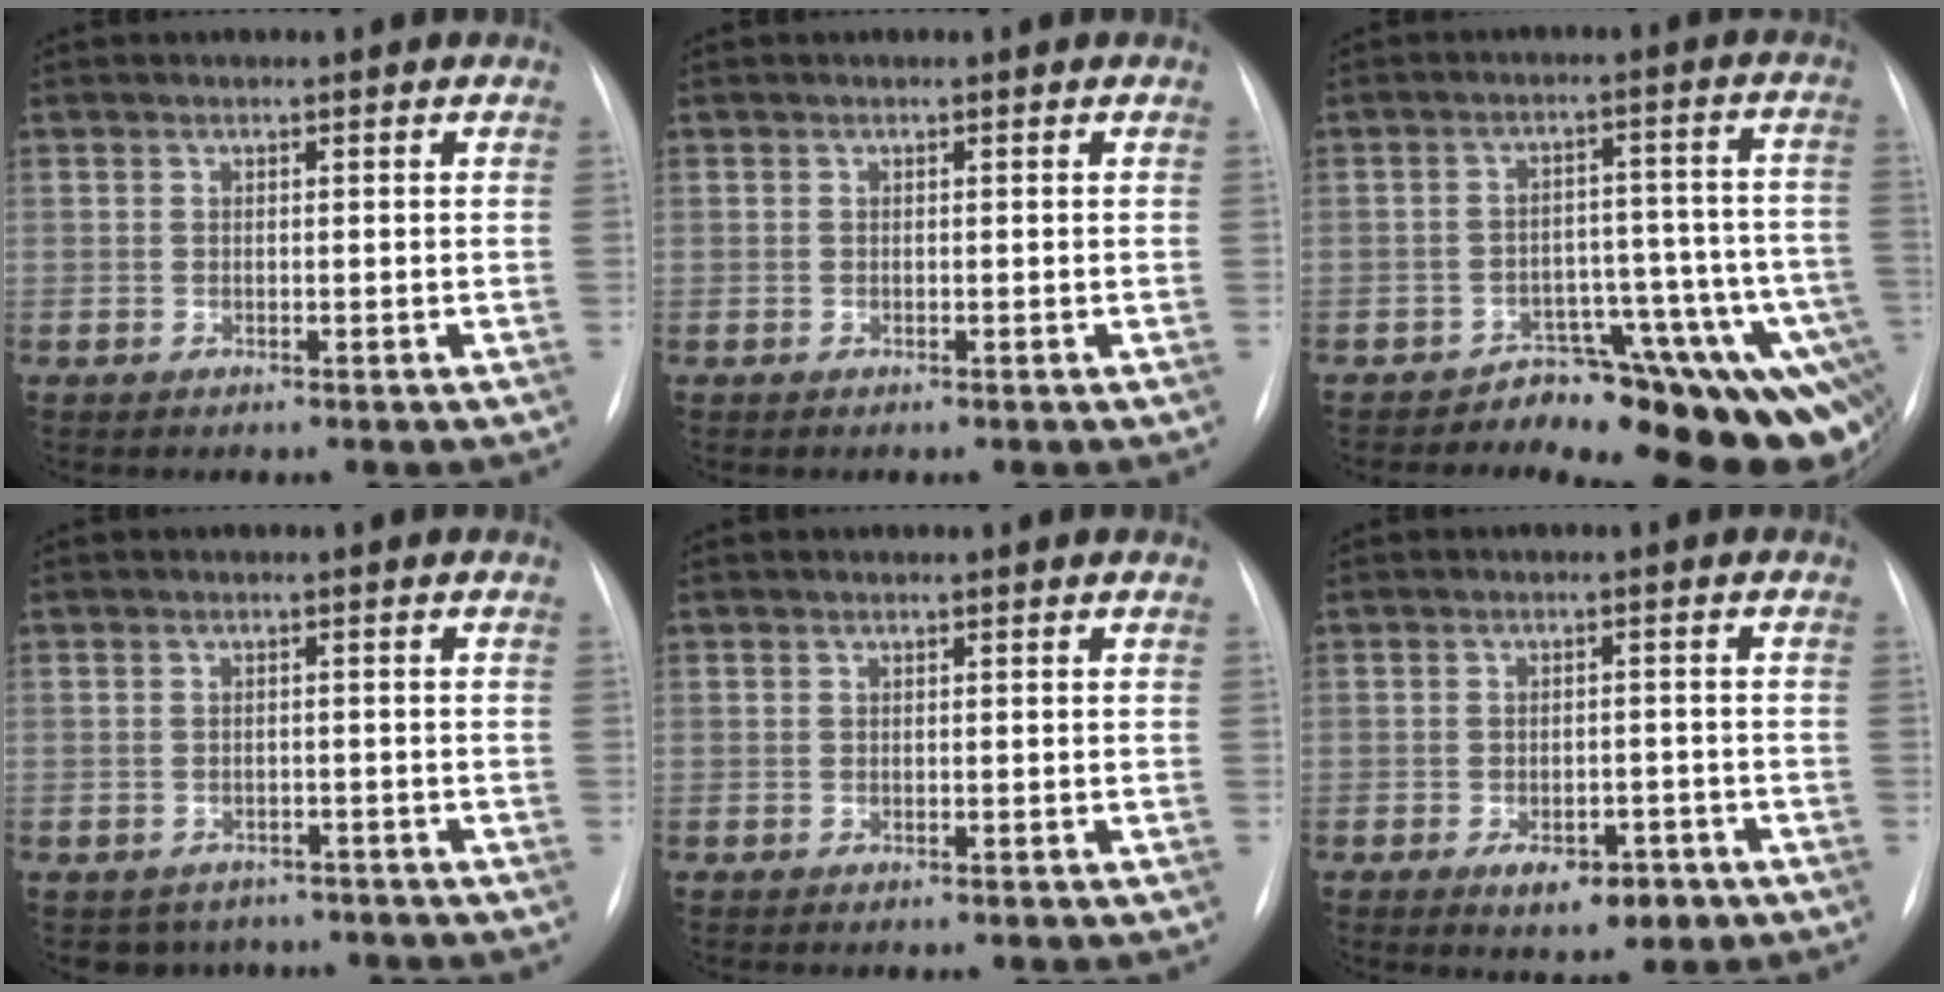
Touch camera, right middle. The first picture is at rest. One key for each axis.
{"total": 0.0}
{"total": 13.9, "fx": -11.1, "fy": 4.1, "fz": 7.4, "tx": -0.007, "ty": 0.060, "tz": -0.136}
{"total": 4.5, "fx": -3.7, "fy": 2.6, "fz": 0.0, "tx": 0.007, "ty": 0.010, "tz": -0.048}
{"total": 0.0}
{"total": 5.8, "fx": -3.2, "fy": 3.0, "fz": 3.8, "tx": -0.048, "ty": 0.005, "tz": -0.038}